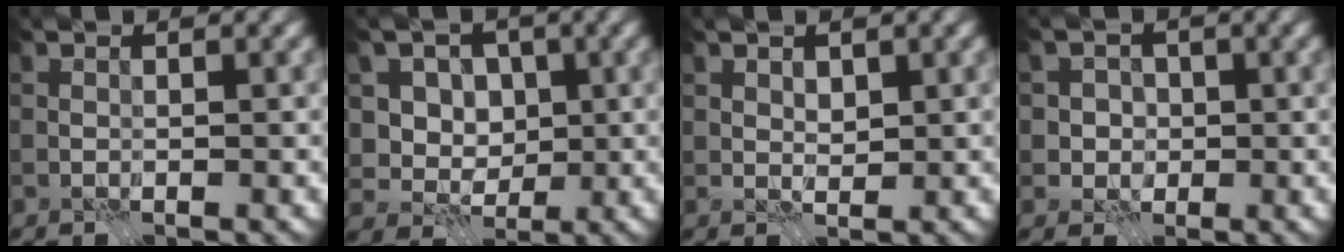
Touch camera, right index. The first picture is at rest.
{"total": 7.2, "force": [1.4, 6.1, 3.6], "torque": [-0.044, 0.013, 0.005]}
{"total": 1.2, "force": [0.7, 0.8, 0.6], "torque": [-0.013, -0.004, 0.012]}
{"total": 2.4, "force": [-0.2, 2.3, 0.6], "torque": [0.005, 0.003, -0.010]}